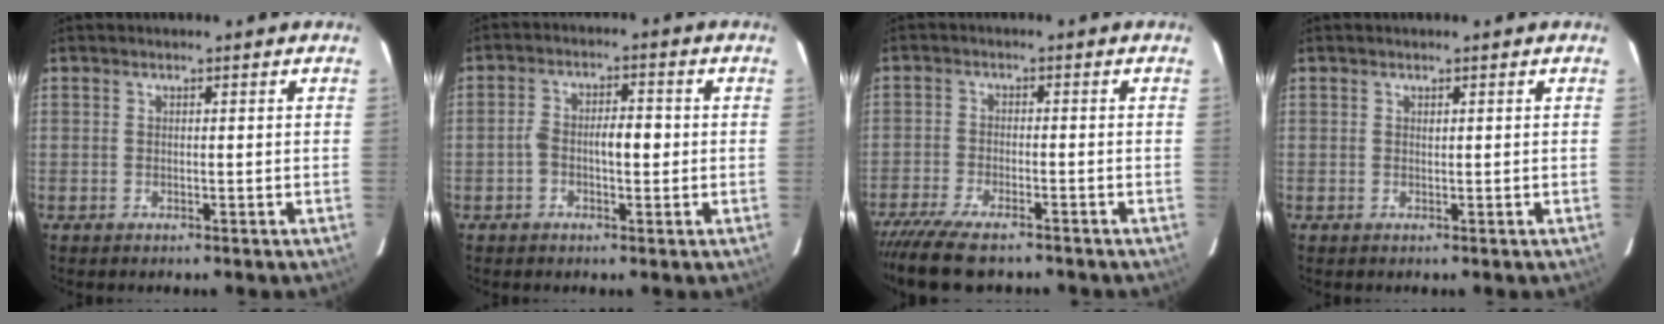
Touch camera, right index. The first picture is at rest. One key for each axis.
{"total": 5.2, "fx": -0.8, "fy": 2.1, "fz": 4.7, "tx": -0.090, "ty": 0.022, "tz": -0.011}
{"total": 10.5, "fx": -8.8, "fy": 2.0, "fz": 5.3, "tx": -0.085, "ty": -0.018, "tz": -0.141}
{"total": 0.0}